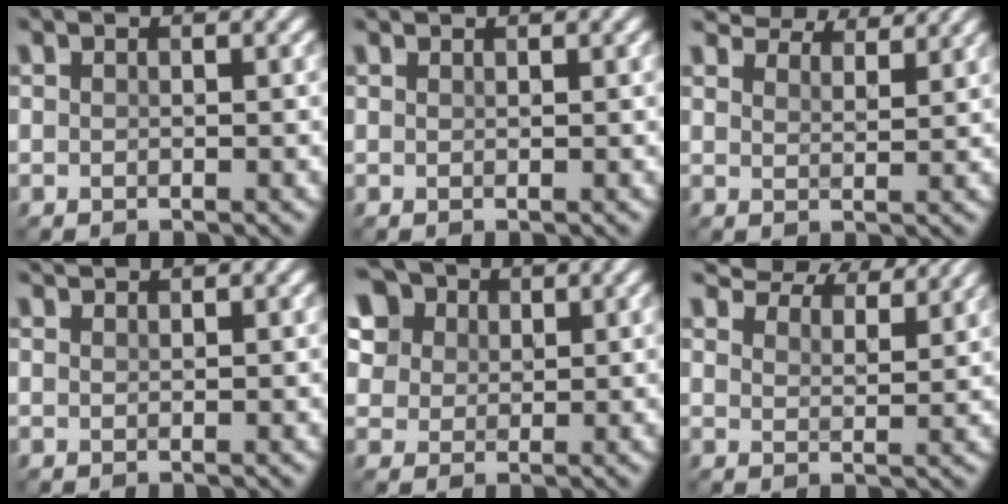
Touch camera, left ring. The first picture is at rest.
{"total": 0.6, "force": [0.6, 0.0, 0.1], "torque": [-0.001, -0.005, 0.007]}
{"total": 6.6, "force": [6.2, 1.1, 1.9], "torque": [-0.045, -0.006, 0.093]}
{"total": 1.3, "force": [1.2, 0.1, 0.4], "torque": [-0.003, -0.002, 0.014]}
{"total": 9.0, "force": [5.2, 6.3, 3.7], "torque": [-0.098, 0.016, 0.080]}
{"total": 8.2, "force": [7.6, 1.6, 2.7], "torque": [-0.050, -0.005, 0.106]}